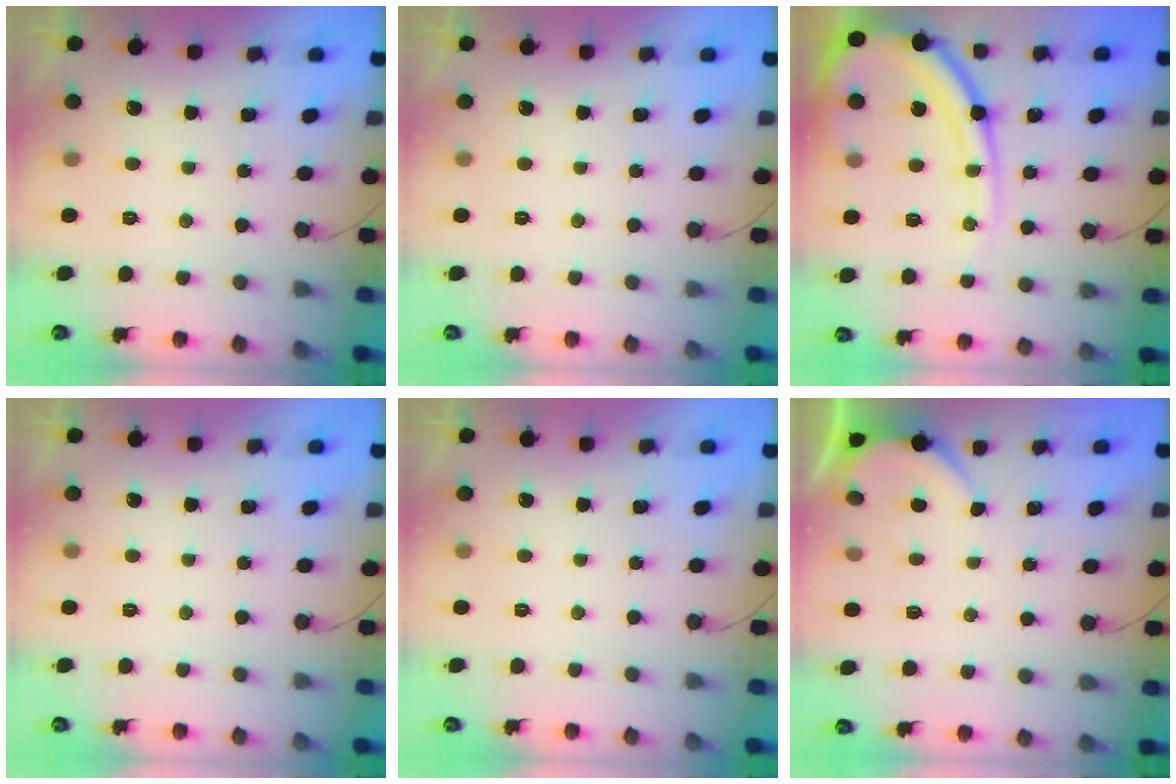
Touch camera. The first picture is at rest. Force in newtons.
{"total": 0.0}
{"total": 15.4, "press": 15.3, "slide": 1.7}
{"total": 0.0}
{"total": 0.0}
{"total": 2.7, "press": 2.6, "slide": 0.4}